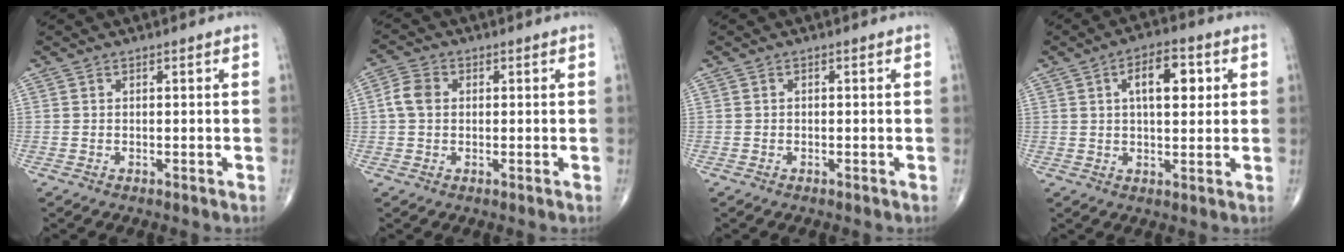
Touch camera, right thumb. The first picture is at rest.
{"total": 4.2, "force": [0.3, 3.2, 2.7], "torque": [-0.052, 0.011, 0.000]}
{"total": 0.0}
{"total": 8.7, "force": [2.4, 4.1, 7.3], "torque": [-0.089, 0.003, 0.032]}